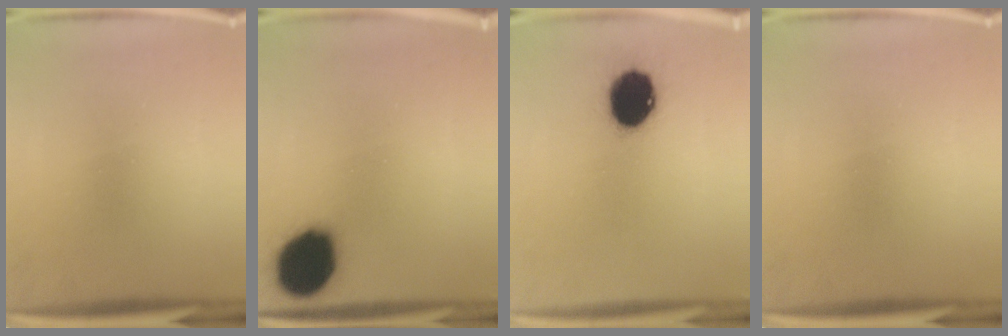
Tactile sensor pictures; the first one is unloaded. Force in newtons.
{"total": 15.8}
{"total": 13.7}
{"total": 0.0}